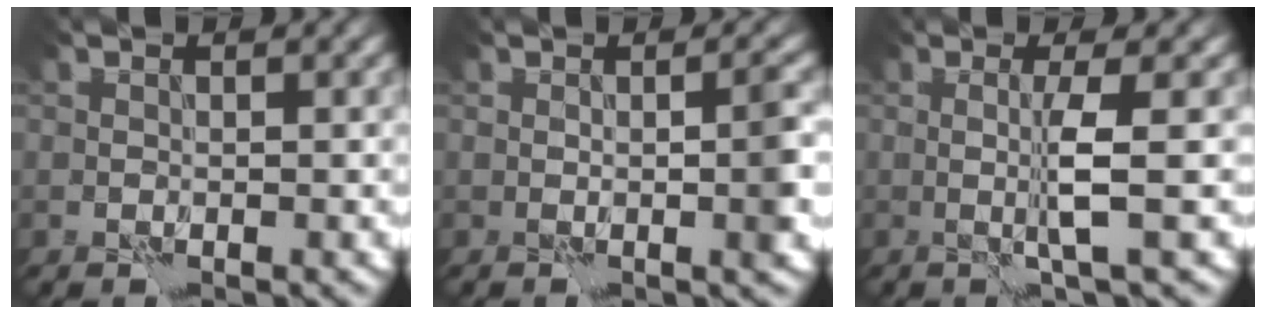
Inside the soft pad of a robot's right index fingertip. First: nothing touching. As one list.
[{"total": 2.5, "force": [0.0, 0.5, 2.5], "torque": [-0.037, 0.002, 0.000]}, {"total": 2.8, "force": [0.2, 0.2, 2.8], "torque": [-0.057, -0.005, -0.001]}]